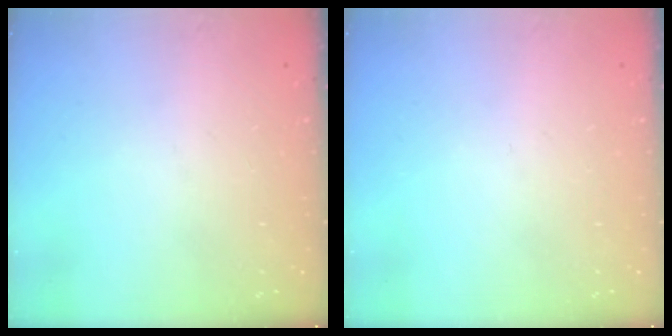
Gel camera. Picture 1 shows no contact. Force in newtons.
{"total": 0.0}